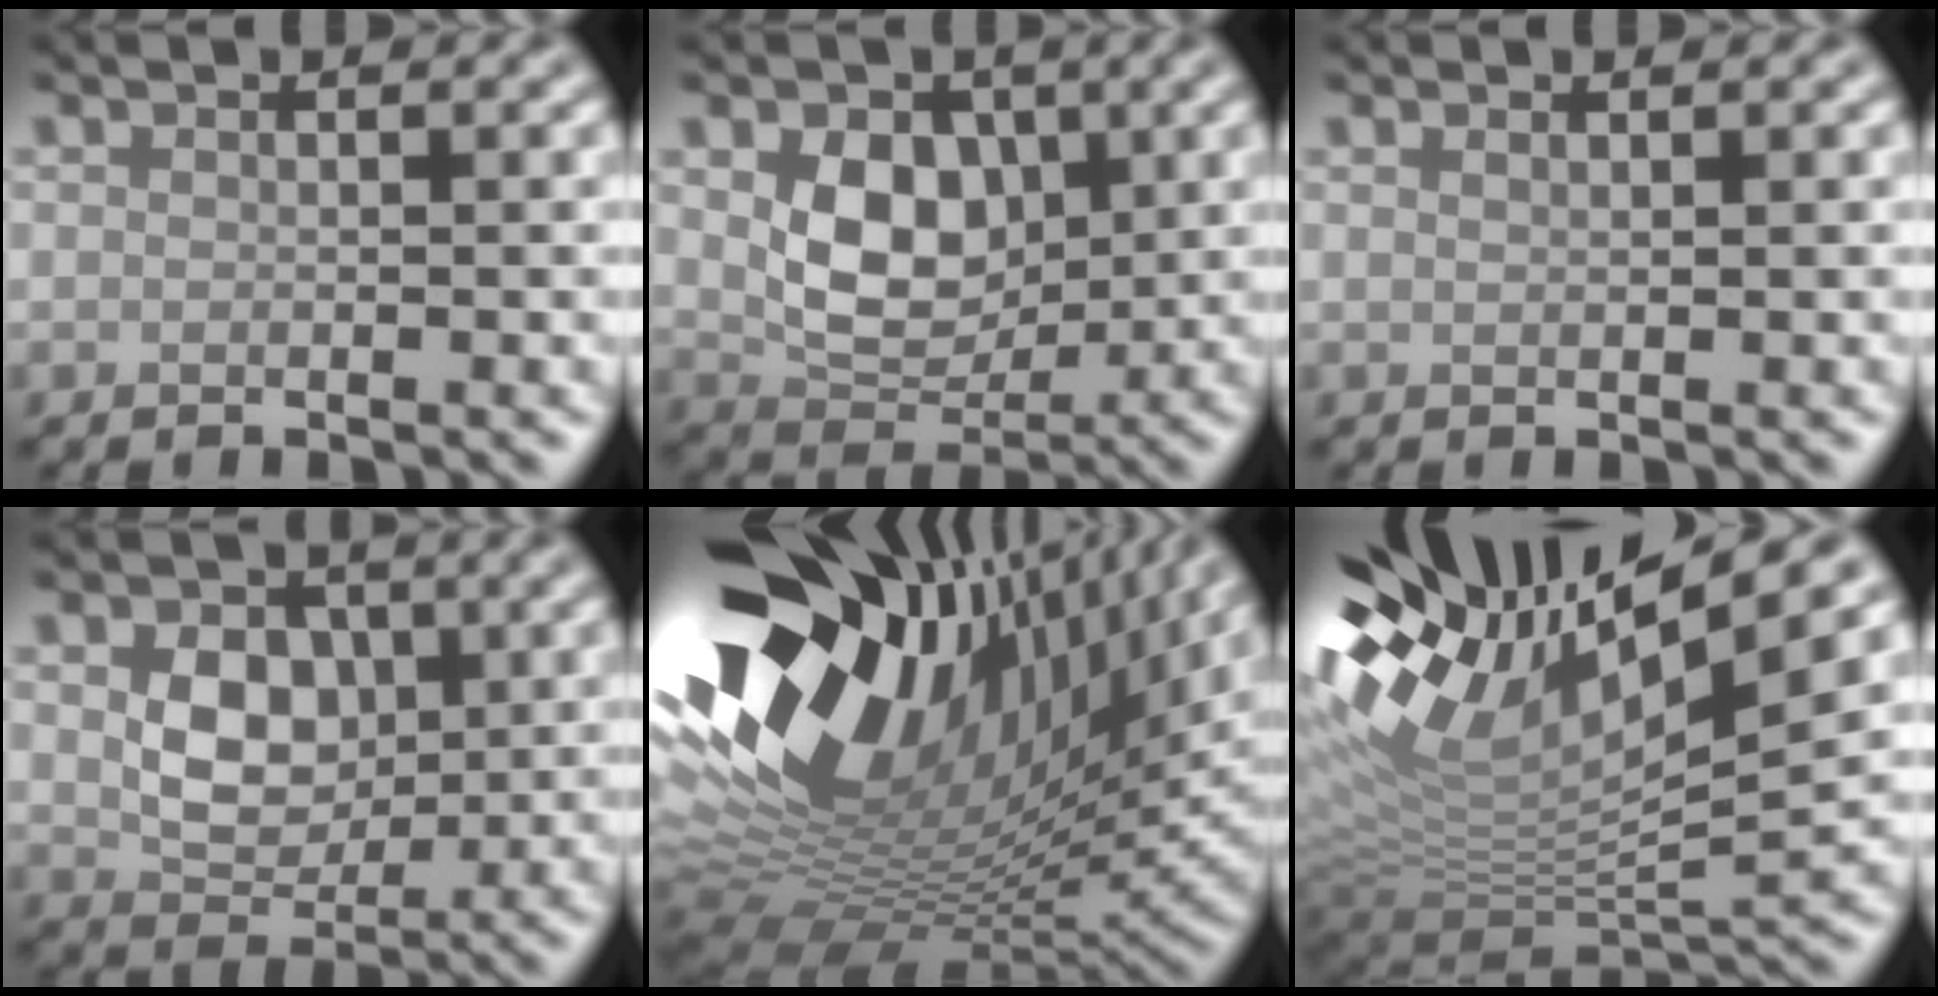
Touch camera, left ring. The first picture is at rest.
{"total": 5.6, "force": [0.3, 4.0, 3.8], "torque": [-0.072, -0.014, 0.005]}
{"total": 0.0}
{"total": 4.9, "force": [-0.1, 3.6, 3.3], "torque": [-0.063, -0.008, -0.008]}
{"total": 19.2, "force": [5.6, 9.4, 15.7], "torque": [-0.292, 0.005, 0.100]}
{"total": 13.3, "force": [4.6, 4.9, 11.5], "torque": [-0.223, 0.016, 0.077]}